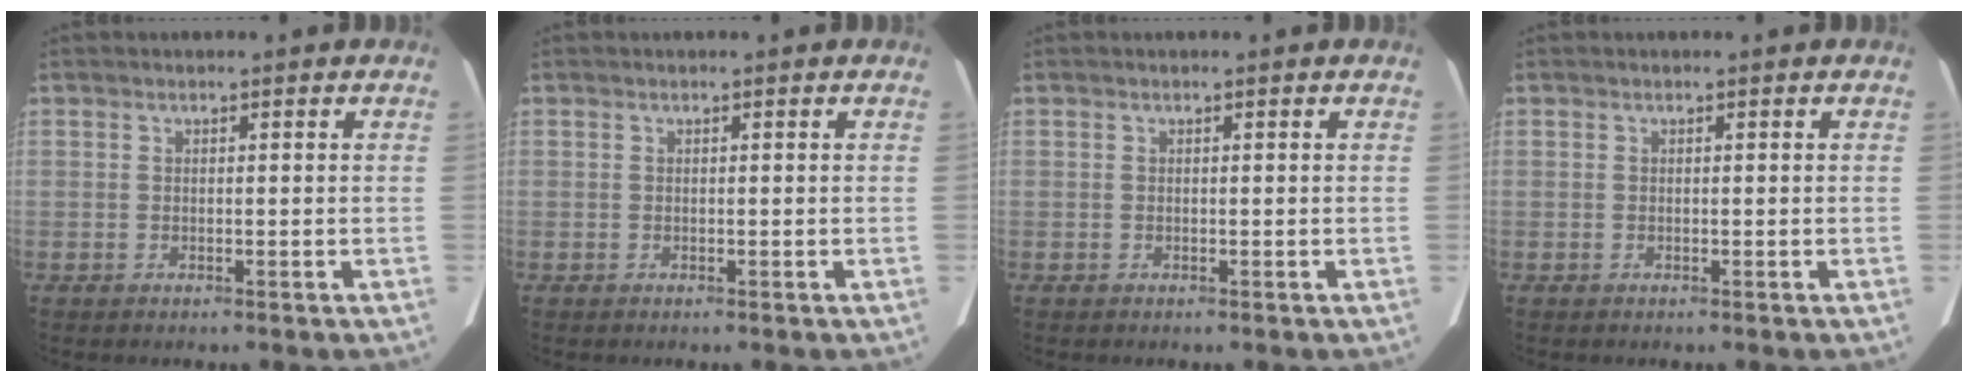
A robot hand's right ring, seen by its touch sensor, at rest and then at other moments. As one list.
[{"total": 0.0}, {"total": 0.0}, {"total": 0.0}]